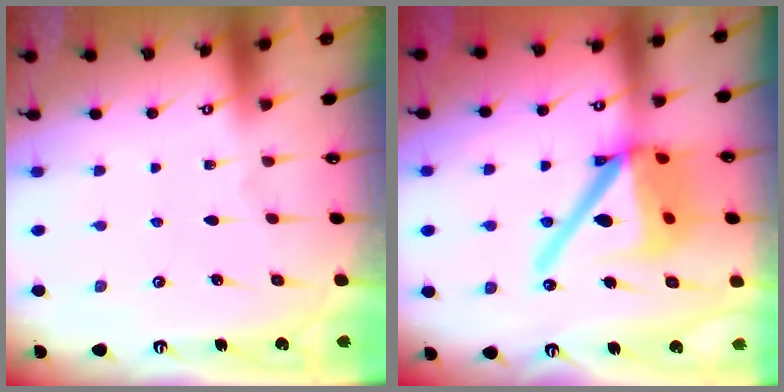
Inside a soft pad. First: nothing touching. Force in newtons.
{"total": 21.2, "press": 21.0, "slide": 2.9}